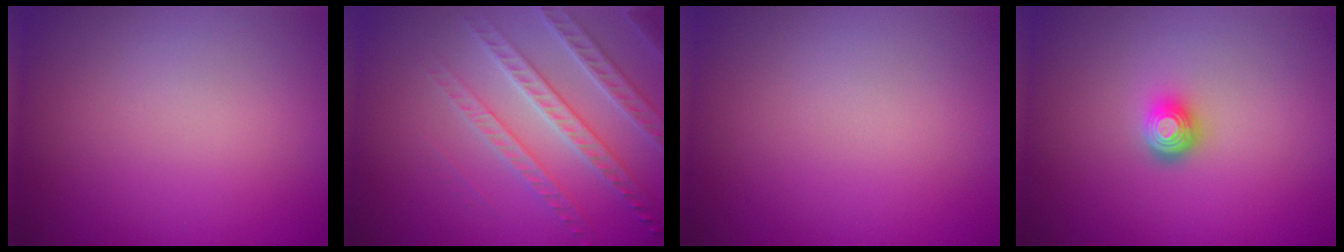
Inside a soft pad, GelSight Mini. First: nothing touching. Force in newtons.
{"total": 4.0, "press": 4.0, "slide": 0.6}
{"total": 0.0}
{"total": 1.9, "press": 1.4, "slide": 1.3}